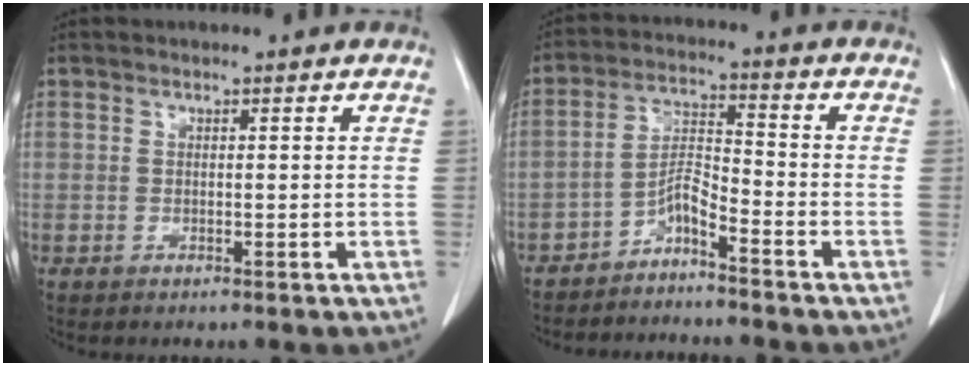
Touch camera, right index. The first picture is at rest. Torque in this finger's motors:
{"motor_torque": [0.15, -0.18, 0.21, 0.06]}